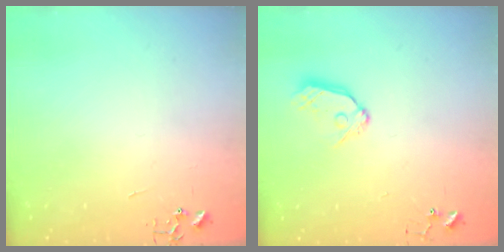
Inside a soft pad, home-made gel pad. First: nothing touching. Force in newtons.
{"total": 9.5, "press": 9.5, "slide": 0.9}